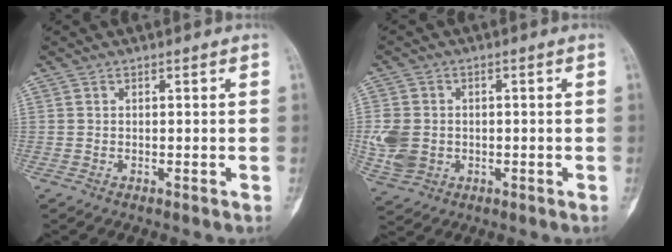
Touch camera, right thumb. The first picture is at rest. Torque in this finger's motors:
{"motor_torque": [0.02, 0.12, 0.51, -0.28, 0.10]}